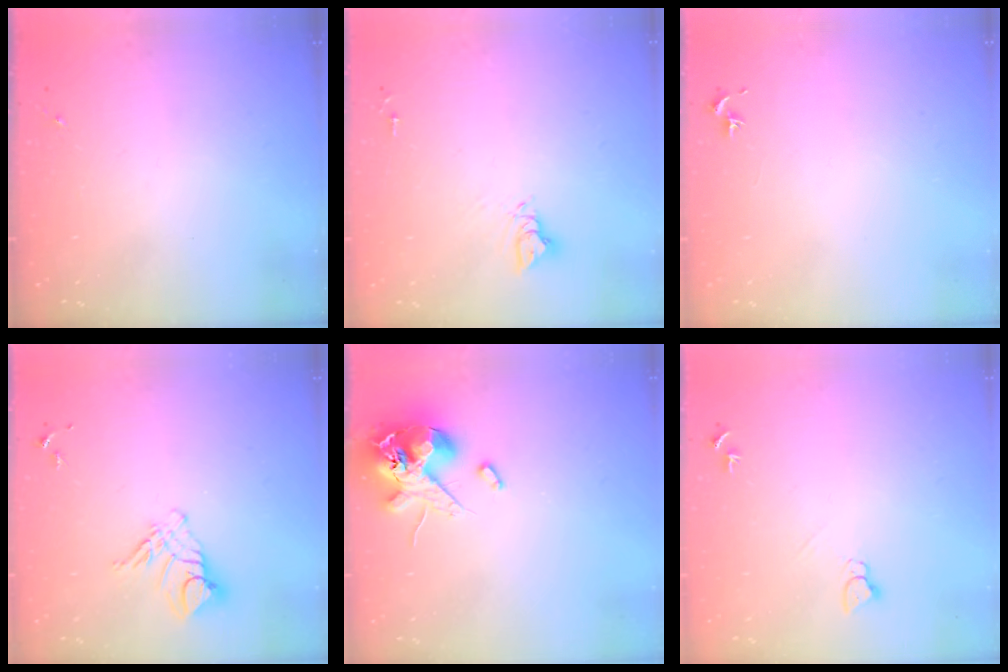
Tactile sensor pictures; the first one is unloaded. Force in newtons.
{"total": 6.2, "press": 6.2, "slide": 0.3}
{"total": 0.8, "press": 0.7, "slide": 0.3}
{"total": 9.9, "press": 9.8, "slide": 1.1}
{"total": 13.4, "press": 13.2, "slide": 2.3}
{"total": 4.4, "press": 4.4, "slide": 0.4}